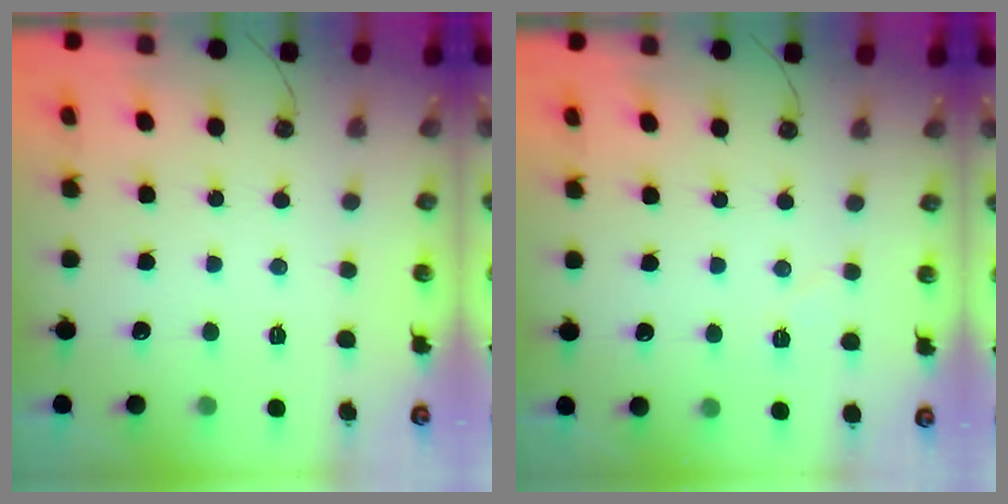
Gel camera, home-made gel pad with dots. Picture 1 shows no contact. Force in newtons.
{"total": 4.2, "press": 4.0, "slide": 1.4}